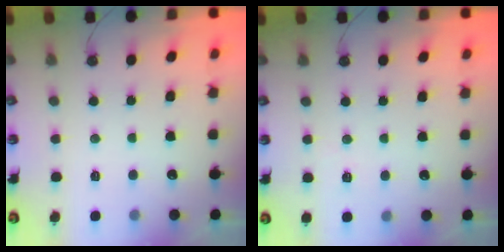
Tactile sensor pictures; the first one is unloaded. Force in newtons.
{"total": 2.8, "press": 2.0, "slide": 2.0}